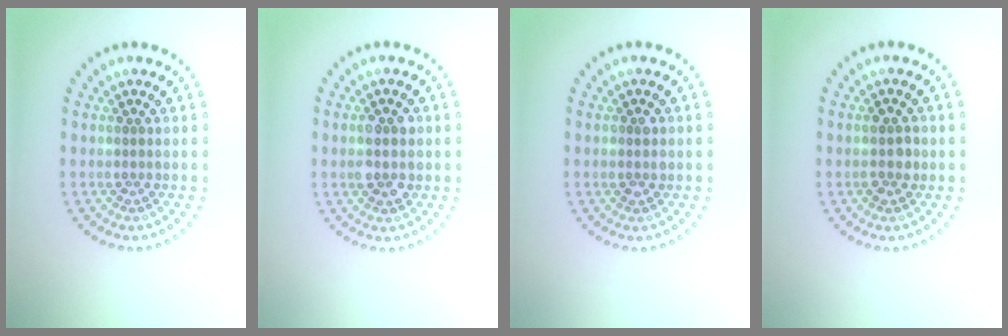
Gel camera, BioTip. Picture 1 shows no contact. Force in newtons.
{"total": 2.9, "press": 2.9, "slide": 0.3}
{"total": 1.1, "press": 1.1, "slide": 0.4}
{"total": 1.6, "press": 1.6, "slide": 0.1}